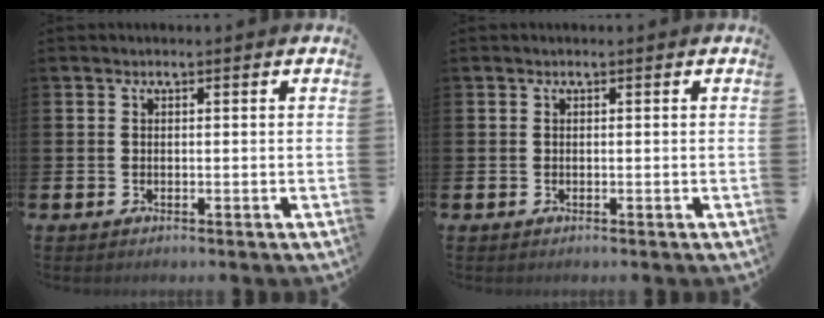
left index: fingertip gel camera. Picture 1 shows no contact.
{"total": 0.0}